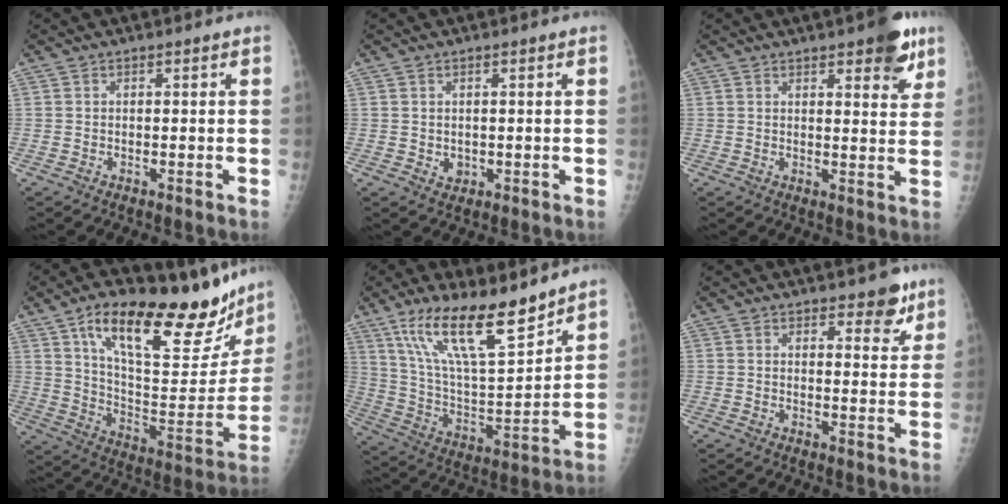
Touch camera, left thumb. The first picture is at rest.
{"total": 1.7, "force": [0.0, 1.5, 0.9], "torque": [-0.010, -0.001, 0.007]}
{"total": 8.2, "force": [4.9, 2.7, 6.0], "torque": [-0.054, -0.021, 0.059]}
{"total": 28.5, "force": [18.8, 9.7, 19.0], "torque": [-0.245, -0.056, 0.299]}
{"total": 19.1, "force": [13.5, 5.0, 12.7], "torque": [-0.198, -0.072, 0.250]}
{"total": 5.2, "force": [3.6, 2.2, 3.0], "torque": [-0.013, -0.022, 0.045]}